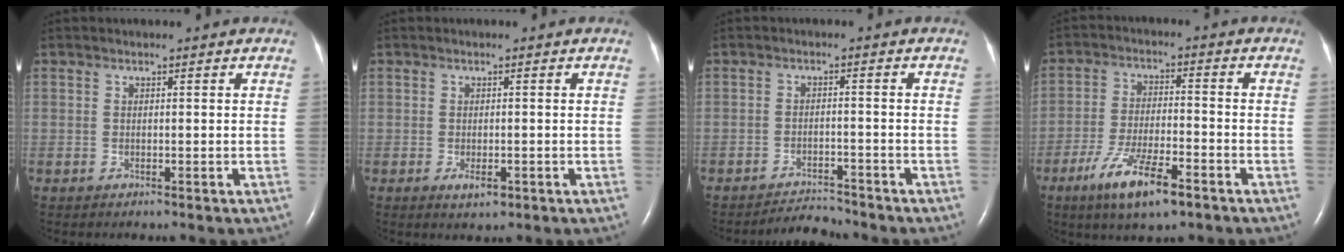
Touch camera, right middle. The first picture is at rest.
{"total": 2.1, "force": [-1.0, 0.8, 1.7], "torque": [-0.024, -0.001, -0.011]}
{"total": 3.5, "force": [-3.5, 0.0, -0.4], "torque": [0.000, -0.013, -0.056]}
{"total": 9.8, "force": [-5.9, 2.0, 7.5], "torque": [-0.145, -0.015, -0.103]}